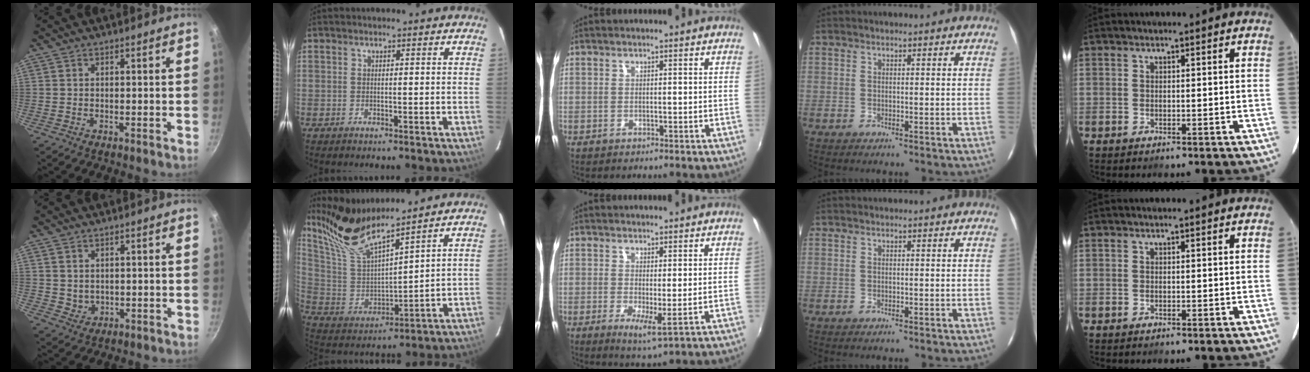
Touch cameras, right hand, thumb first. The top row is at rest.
{"thumb": {"total": 2.4, "force": [0.9, 2.0, 1.0], "torque": [-0.008, -0.005, 0.024]}, "index": {"total": 13.6, "force": [11.8, 1.2, 6.6], "torque": [-0.137, -0.006, 0.243]}, "middle": {"total": 2.7, "force": [-0.6, 0.1, 2.7], "torque": [-0.052, -0.010, -0.008]}}